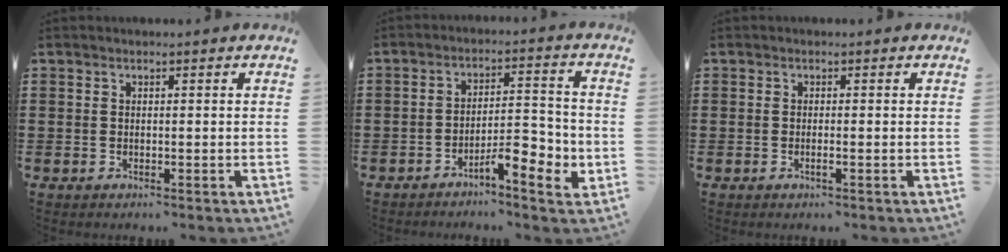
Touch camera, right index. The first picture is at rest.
{"total": 6.9, "force": [-3.9, 1.7, 5.4], "torque": [-0.077, 0.002, -0.068]}
{"total": 0.9, "force": [-0.4, -0.1, 0.7], "torque": [-0.013, -0.005, -0.007]}